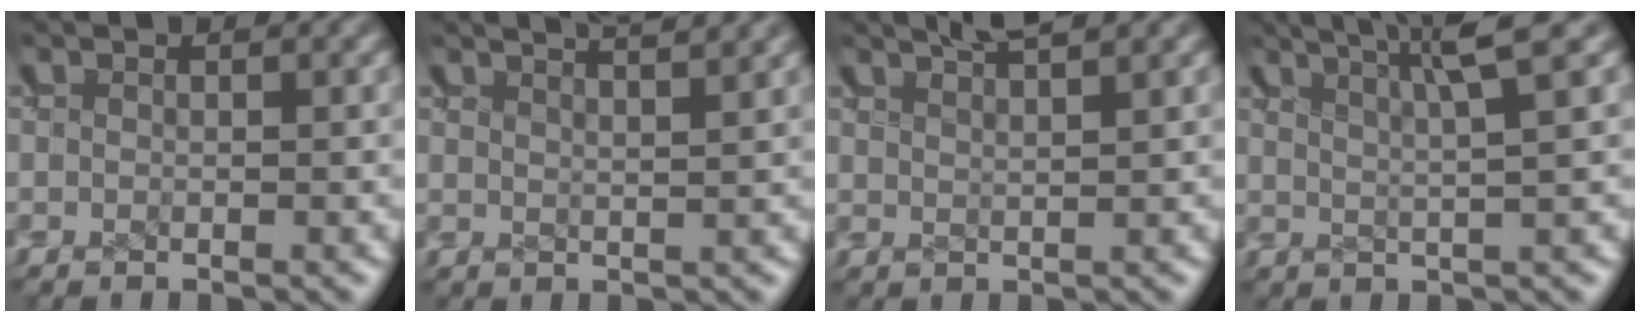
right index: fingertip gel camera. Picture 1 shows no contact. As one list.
[{"total": 3.2, "force": [3.1, -0.6, 0.7], "torque": [-0.006, 0.003, 0.053]}, {"total": 3.0, "force": [2.8, -1.0, 0.5], "torque": [0.006, 0.006, 0.050]}, {"total": 4.8, "force": [3.8, -0.7, 2.7], "torque": [-0.012, 0.017, 0.061]}]